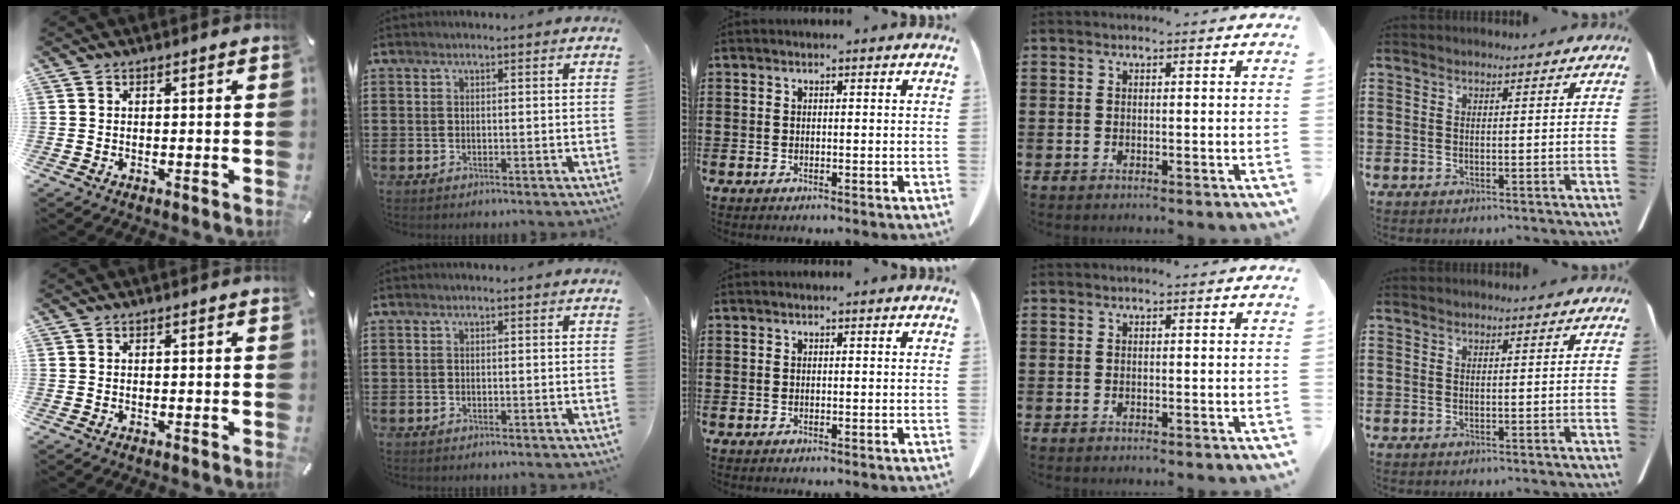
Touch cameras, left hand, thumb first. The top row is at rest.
{}